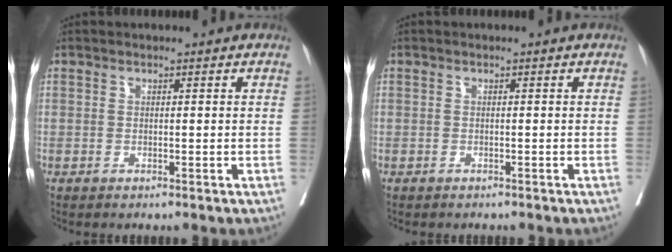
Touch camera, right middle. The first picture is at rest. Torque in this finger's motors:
{"motor_torque": [0.44, -0.89, 0.01, -0.02]}